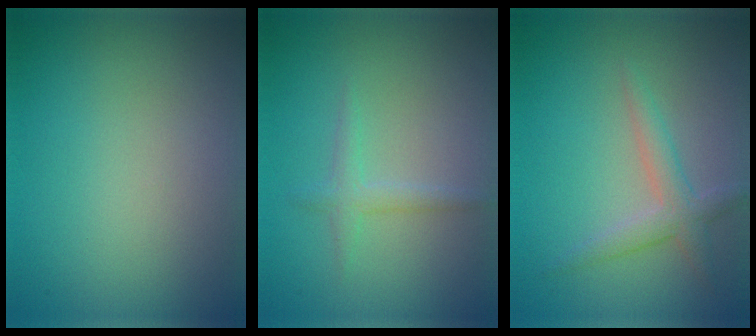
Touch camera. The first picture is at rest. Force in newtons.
{"total": 1.4, "press": 1.4, "slide": 0.1}
{"total": 2.4, "press": 2.4, "slide": 0.1}